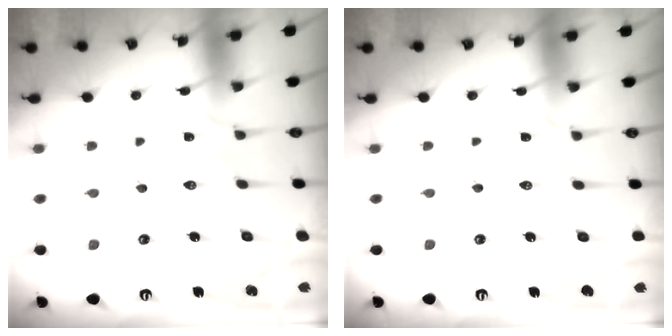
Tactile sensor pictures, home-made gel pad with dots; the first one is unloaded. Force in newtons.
{"total": 3.3, "press": 3.2, "slide": 0.3}